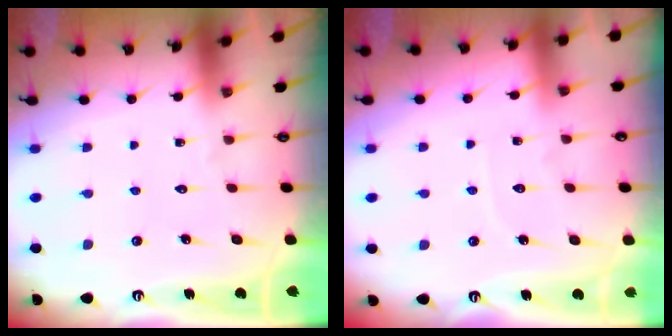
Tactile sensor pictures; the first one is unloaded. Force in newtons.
{"total": 4.3, "press": 4.3, "slide": 0.6}